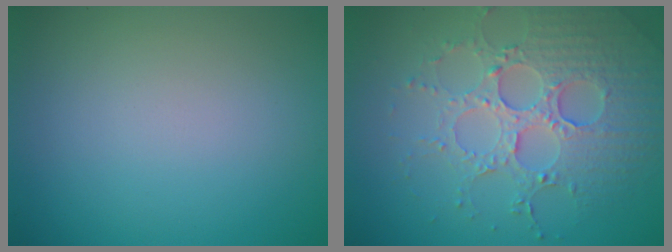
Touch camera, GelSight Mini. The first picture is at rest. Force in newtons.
{"total": 5.2, "press": 4.6, "slide": 2.3}